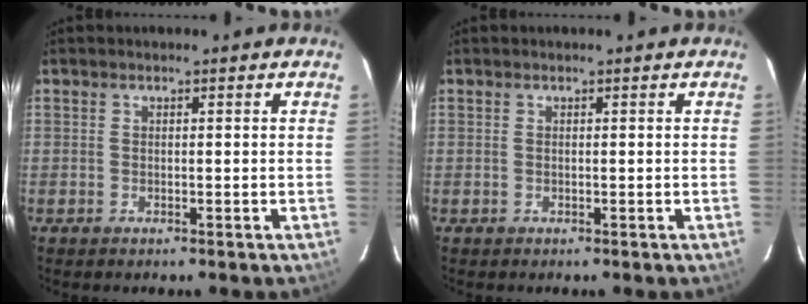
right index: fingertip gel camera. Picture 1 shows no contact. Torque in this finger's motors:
{"motor_torque": [0.00, 0.00, 0.00, 0.00]}